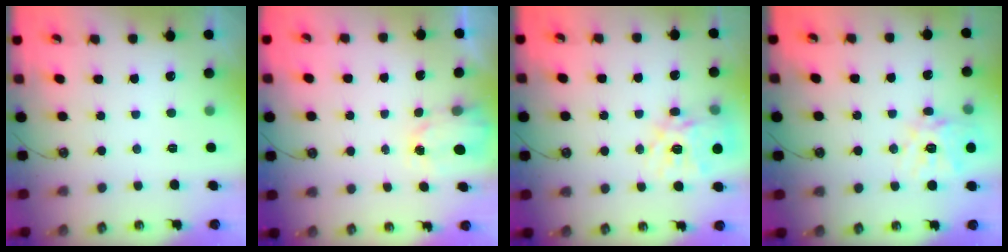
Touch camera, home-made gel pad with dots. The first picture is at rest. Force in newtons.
{"total": 1.6, "press": 1.6, "slide": 0.3}
{"total": 16.8, "press": 16.7, "slide": 1.8}
{"total": 14.2, "press": 14.0, "slide": 1.9}